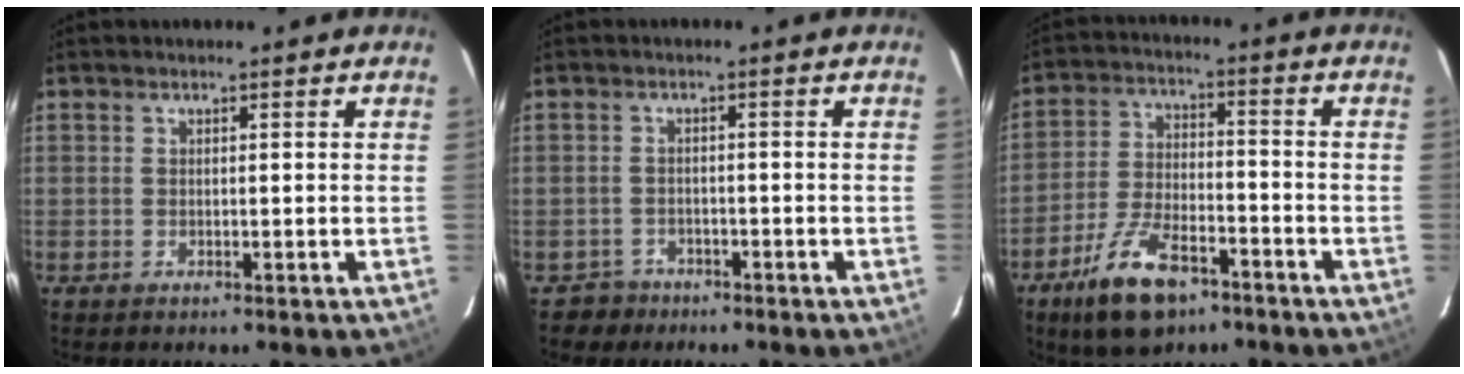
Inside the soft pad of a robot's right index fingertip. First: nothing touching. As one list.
[{"total": 3.1, "force": [-2.1, 2.3, -0.4], "torque": [-0.001, 0.011, -0.033]}, {"total": 12.6, "force": [-8.0, 5.5, 8.1], "torque": [-0.177, -0.009, -0.143]}]